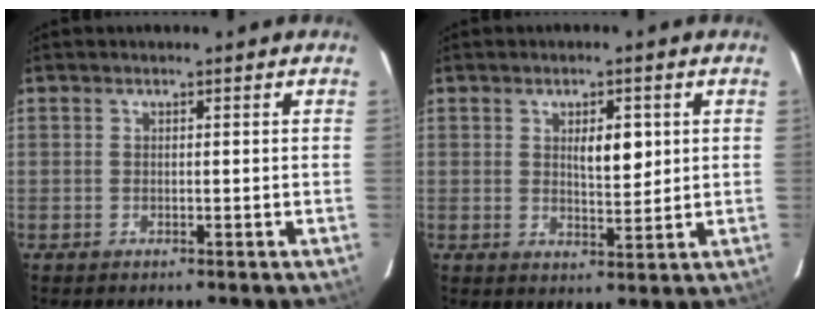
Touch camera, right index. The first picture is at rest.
{"total": 4.6, "force": [1.3, 1.7, 4.1], "torque": [-0.063, -0.002, 0.023]}